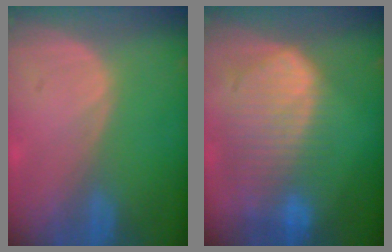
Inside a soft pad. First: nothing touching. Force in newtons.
{"total": 10.6, "press": 9.1, "slide": 5.3}